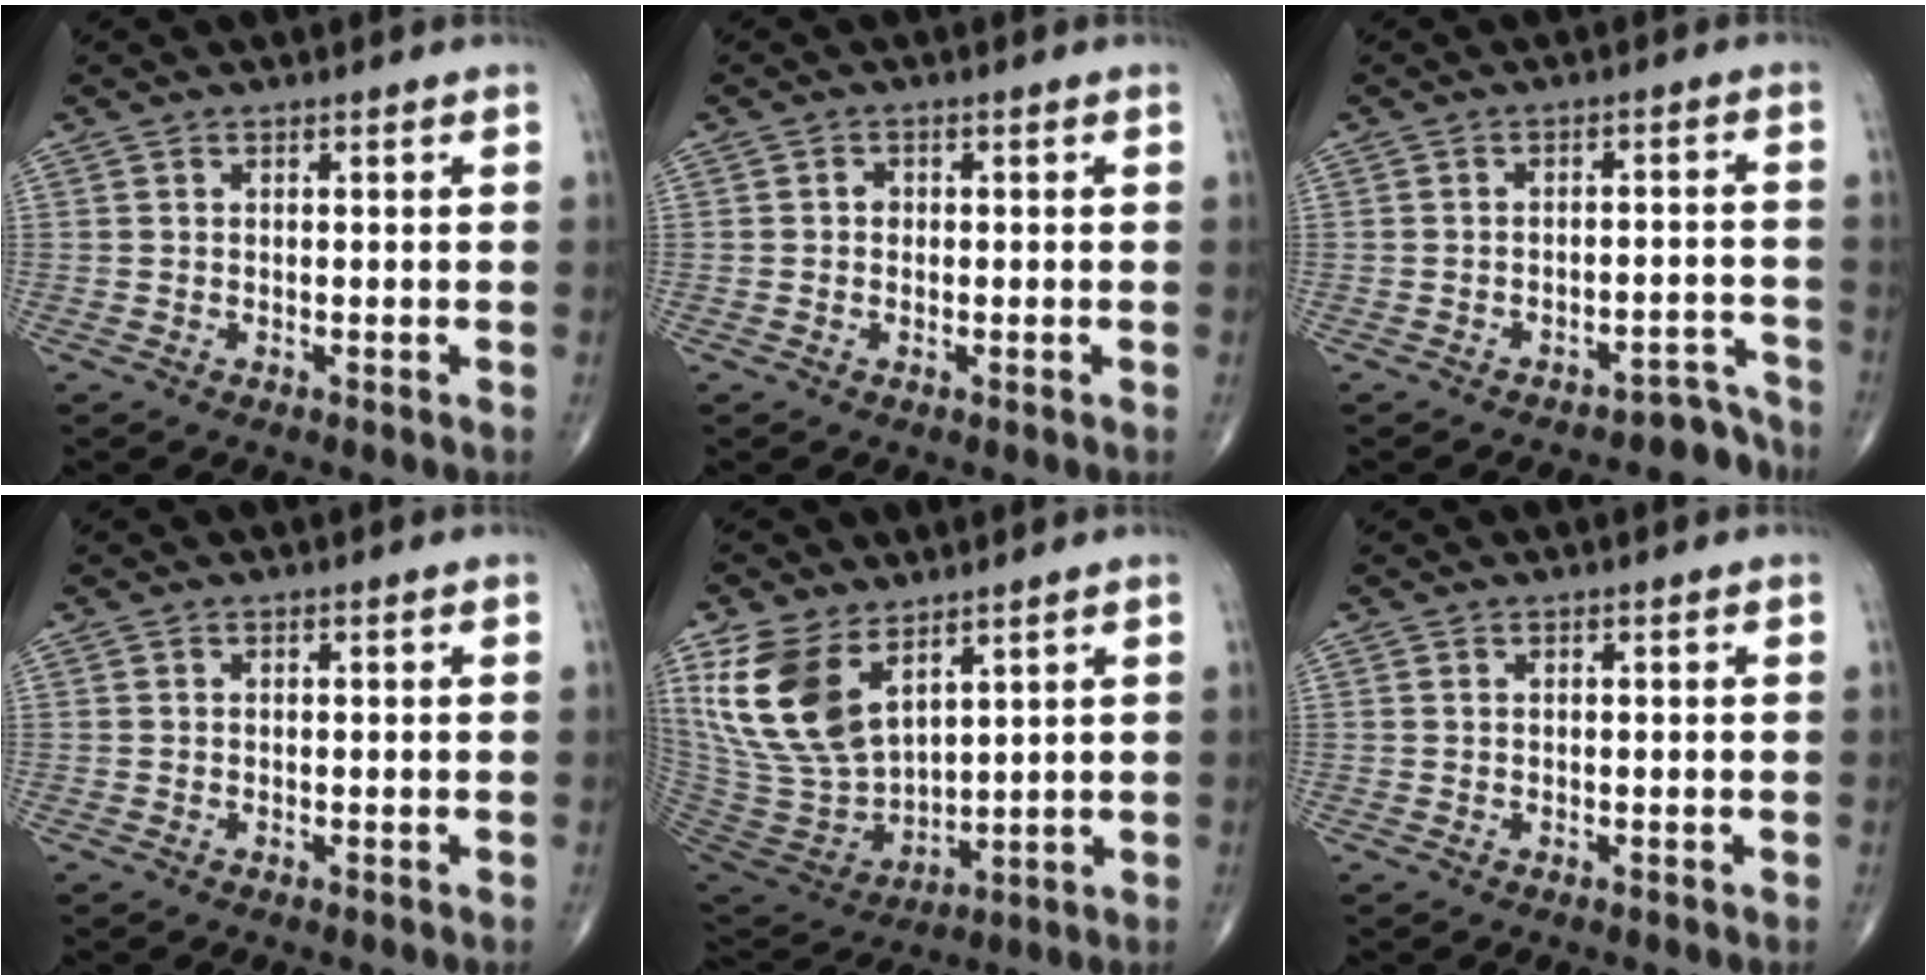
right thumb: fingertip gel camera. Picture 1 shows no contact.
{"total": 1.3, "force": [-0.1, 1.1, 0.7], "torque": [-0.005, 0.002, -0.003]}
{"total": 5.5, "force": [-5.0, 2.2, -0.1], "torque": [0.030, 0.081, -0.066]}
{"total": 0.0}
{"total": 17.4, "force": [8.9, 9.6, 11.5], "torque": [-0.223, -0.046, 0.194]}
{"total": 0.0}